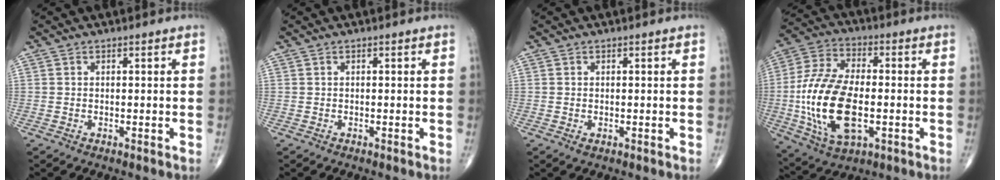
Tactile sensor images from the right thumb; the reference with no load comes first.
{"total": 0.0}
{"total": 0.8, "force": [-0.1, 0.5, 0.6], "torque": [-0.010, 0.000, 0.001]}
{"total": 19.9, "force": [-2.7, 10.3, 16.9], "torque": [-0.343, 0.007, -0.043]}